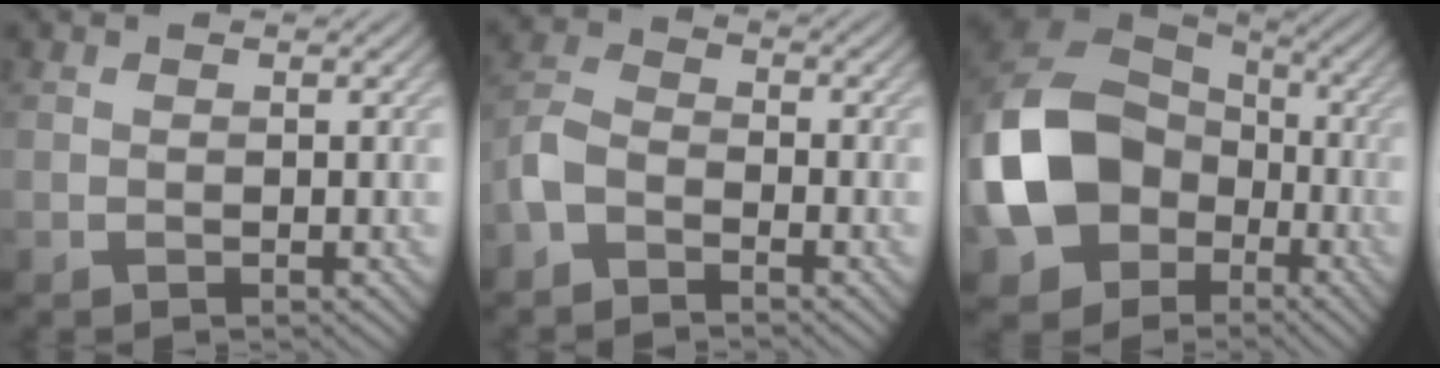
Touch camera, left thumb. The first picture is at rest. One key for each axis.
{"total": 4.4, "fx": -2.8, "fy": 2.4, "fz": 2.4, "tx": -0.057, "ty": 0.004, "tz": -0.073}
{"total": 17.3, "fx": -4.3, "fy": 13.4, "fz": 10.1, "tx": -0.255, "ty": -0.023, "tz": -0.088}